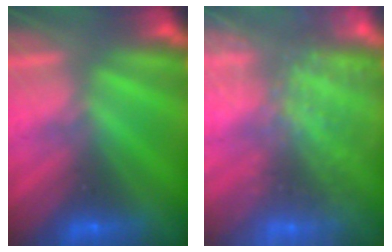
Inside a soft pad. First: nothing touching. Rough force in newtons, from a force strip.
{"total": 9.3}